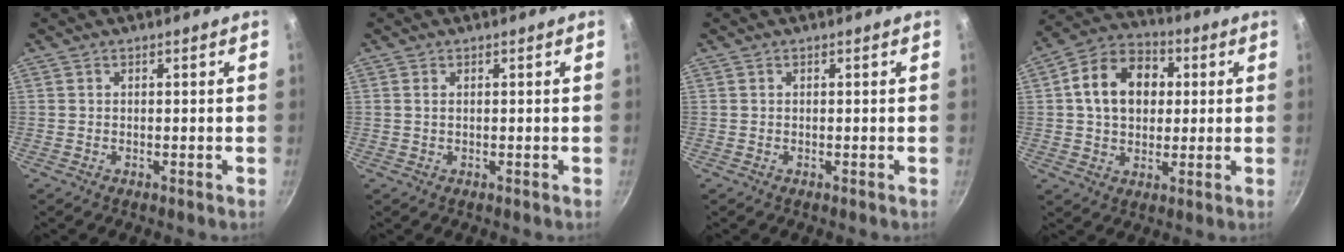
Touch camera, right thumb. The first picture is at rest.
{"total": 0.8, "force": [0.3, 0.4, 0.6], "torque": [-0.012, 0.001, 0.004]}
{"total": 0.0}
{"total": 13.8, "force": [2.4, 10.4, 8.8], "torque": [-0.120, 0.021, 0.026]}